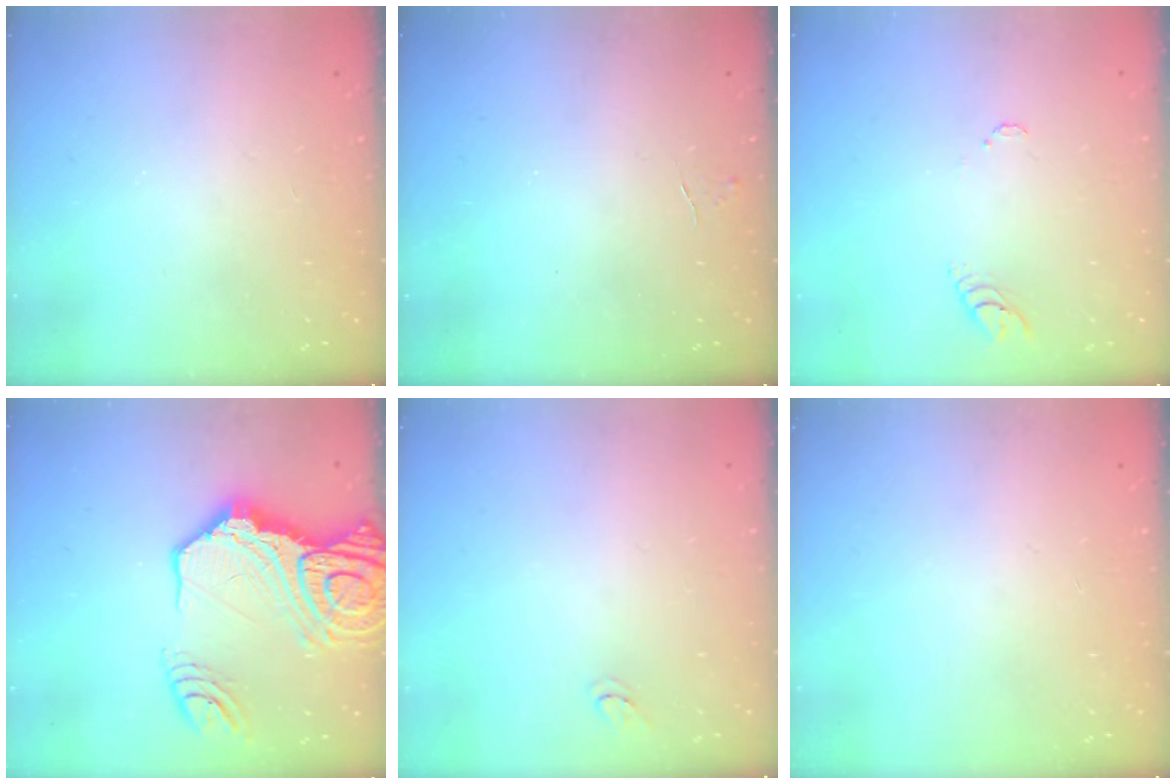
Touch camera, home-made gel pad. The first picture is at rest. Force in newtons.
{"total": 3.8, "press": 3.7, "slide": 0.4}
{"total": 3.5, "press": 3.5, "slide": 0.2}
{"total": 25.6, "press": 25.4, "slide": 3.6}
{"total": 3.2, "press": 3.2, "slide": 0.3}
{"total": 0.0}